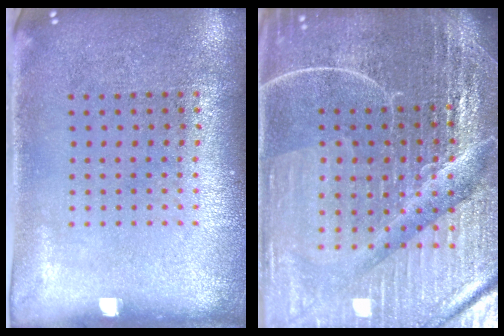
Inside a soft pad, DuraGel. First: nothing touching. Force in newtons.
{"total": 7.0, "press": 6.1, "slide": 3.4}